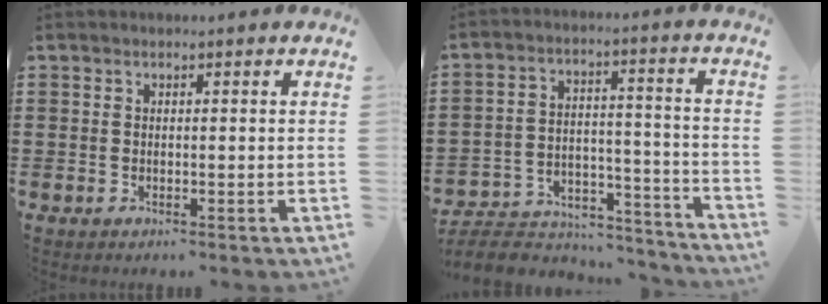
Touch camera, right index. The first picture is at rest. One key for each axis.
{"total": 7.1, "fx": -6.6, "fy": 1.9, "fz": 1.7, "tx": -0.034, "ty": 0.015, "tz": -0.132}